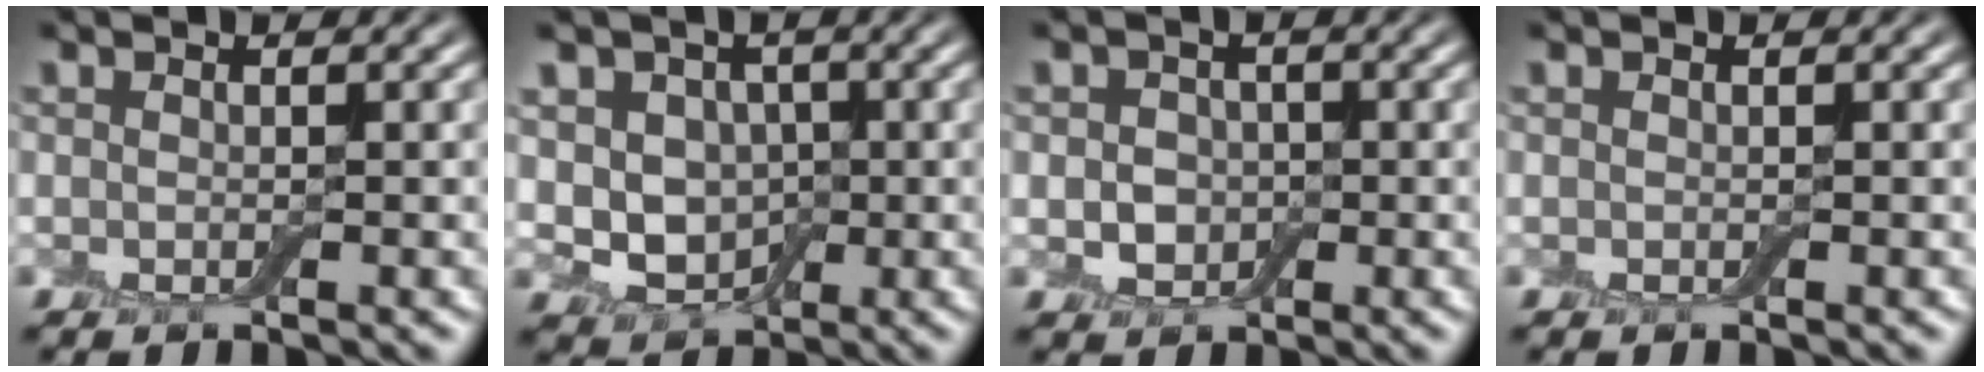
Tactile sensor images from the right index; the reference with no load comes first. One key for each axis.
{"total": 4.6, "fx": 0.4, "fy": 3.8, "fz": 2.4, "tx": -0.033, "ty": -0.004, "tz": -0.002}
{"total": 2.7, "fx": -0.3, "fy": 2.3, "fz": 1.5, "tx": -0.024, "ty": -0.002, "tz": -0.011}
{"total": 0.0}